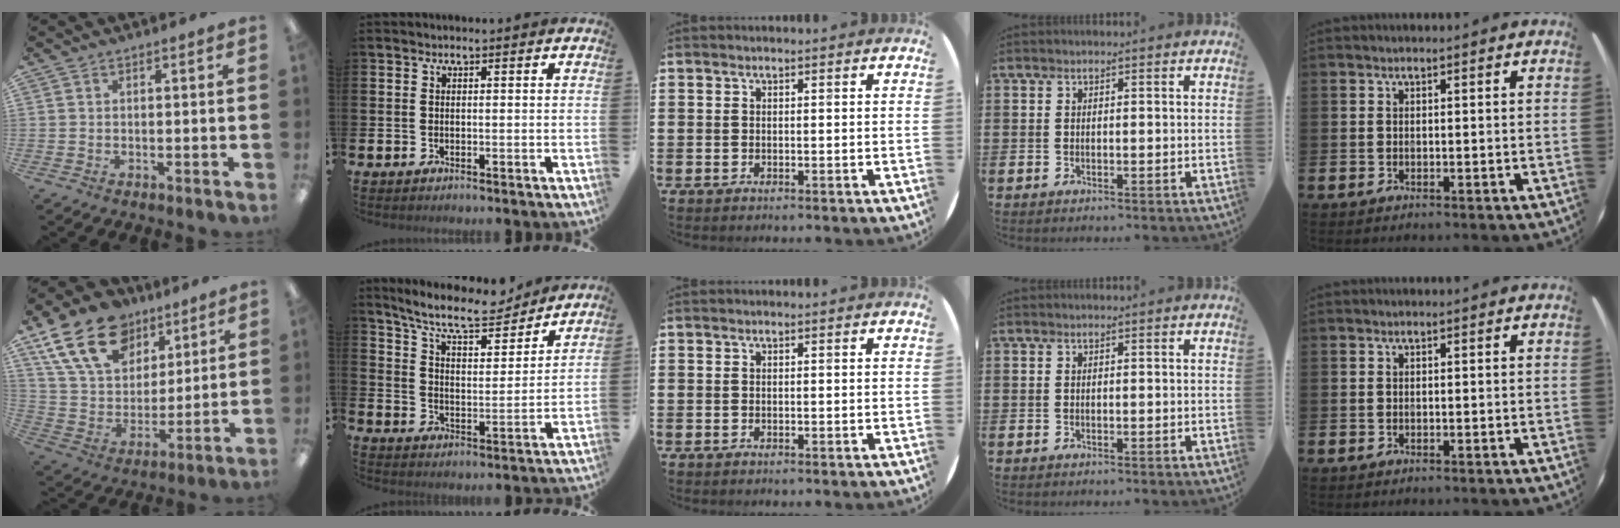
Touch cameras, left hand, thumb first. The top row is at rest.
{"thumb": {"total": 20.8, "force": [12.2, 13.3, 10.4], "torque": [-0.192, -0.046, 0.228]}, "index": {"total": 9.8, "force": [8.9, 2.0, 3.7], "torque": [-0.096, -0.051, 0.156]}}